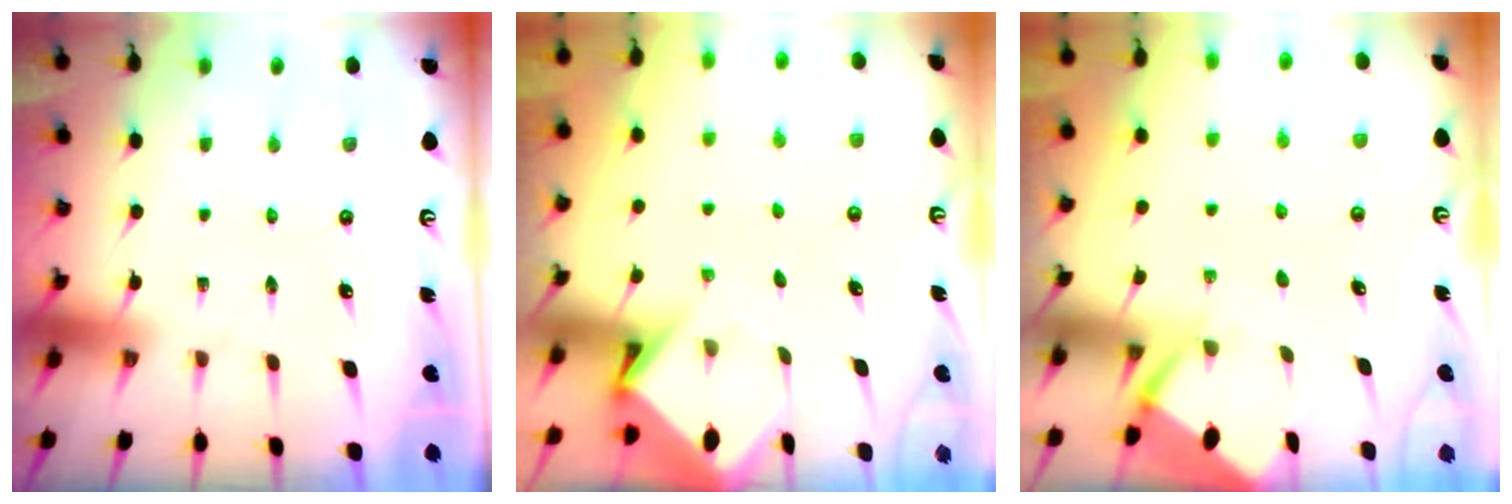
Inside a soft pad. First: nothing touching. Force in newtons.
{"total": 4.0, "press": 4.0, "slide": 0.3}
{"total": 2.6, "press": 2.6, "slide": 0.3}